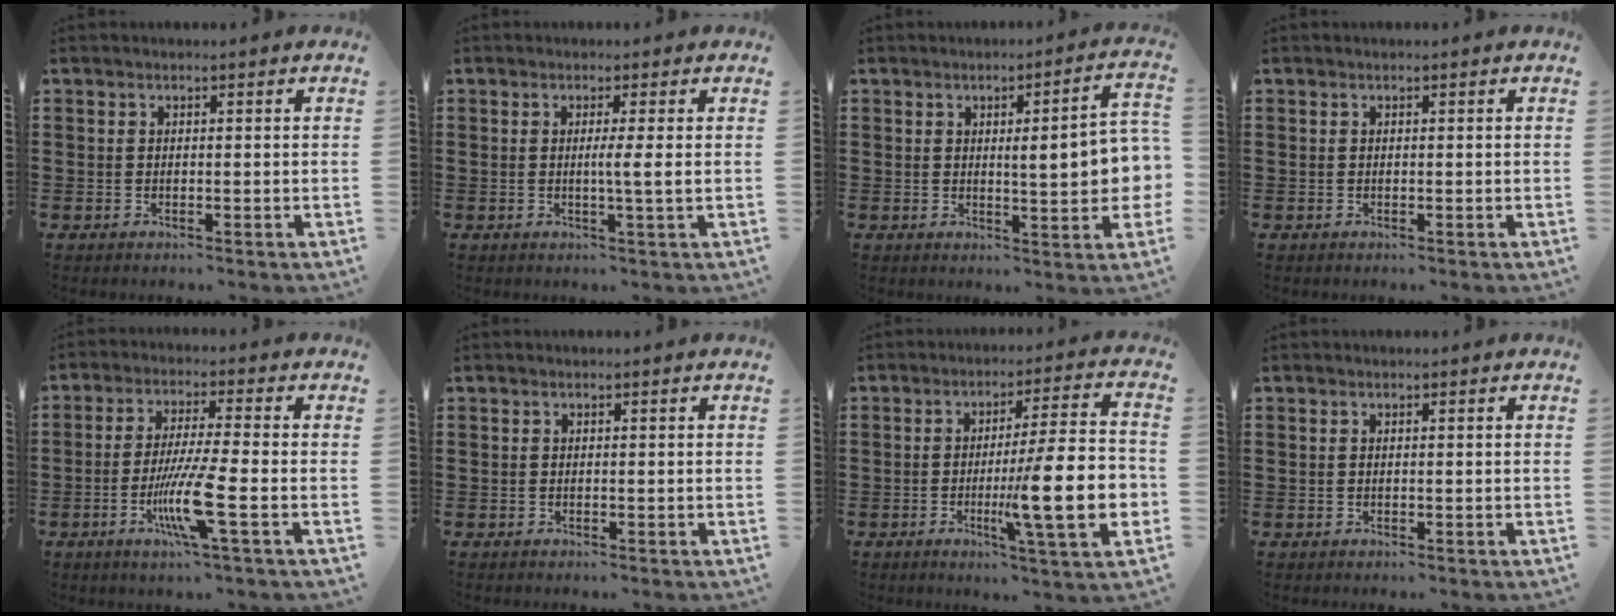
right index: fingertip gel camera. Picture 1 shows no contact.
{"total": 3.0, "force": [0.1, -0.6, 2.9], "torque": [-0.053, -0.008, -0.003]}
{"total": 8.0, "force": [0.7, 1.4, 7.9], "torque": [-0.108, -0.013, 0.004]}
{"total": 0.0}
{"total": 9.1, "force": [-3.2, 0.2, 8.6], "torque": [-0.175, -0.021, -0.063]}
{"total": 0.0}
{"total": 15.4, "force": [-3.2, 2.3, 14.9], "torque": [-0.235, -0.009, -0.054]}
{"total": 0.0}